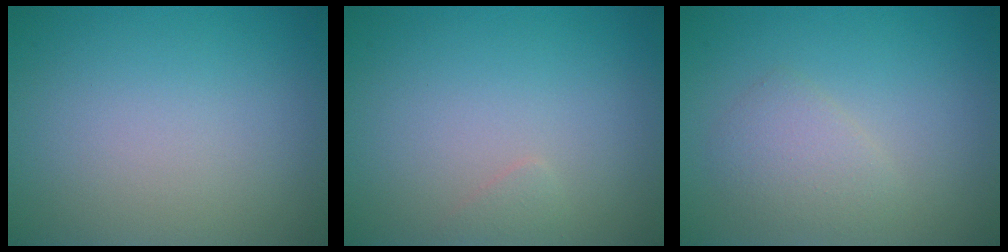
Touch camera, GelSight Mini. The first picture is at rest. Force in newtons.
{"total": 0.6, "press": 0.6, "slide": 0.0}
{"total": 2.1, "press": 2.1, "slide": 0.1}